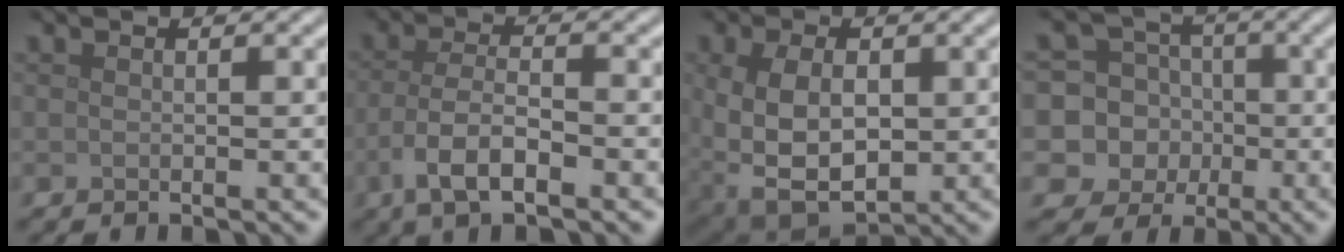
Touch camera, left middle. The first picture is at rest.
{"total": 4.9, "force": [-2.4, 1.8, 3.9], "torque": [-0.082, -0.002, -0.049]}
{"total": 8.9, "force": [-0.4, 6.0, 6.7], "torque": [-0.149, -0.023, 0.013]}
{"total": 12.1, "force": [-1.8, 11.7, 2.7], "torque": [-0.095, 0.017, -0.054]}